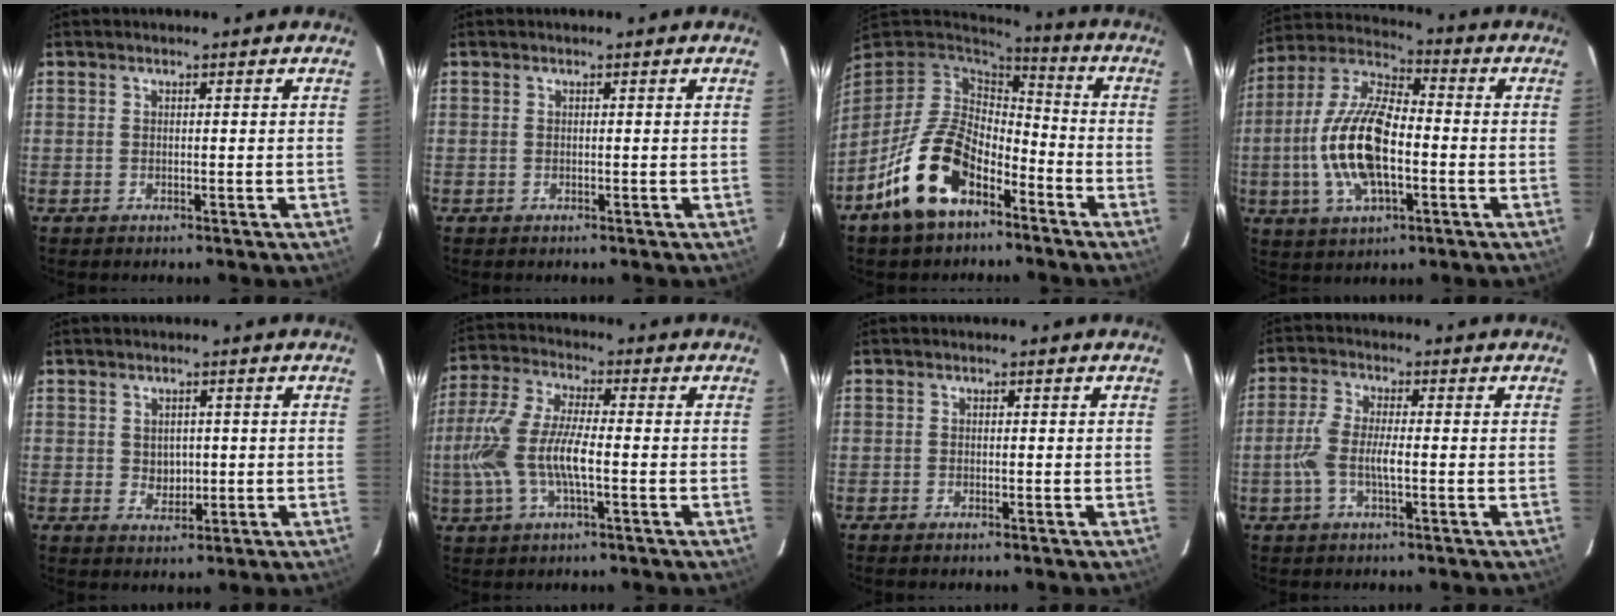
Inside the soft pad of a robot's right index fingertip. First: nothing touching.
{"total": 0.0}
{"total": 16.7, "force": [-9.1, 9.5, 10.2], "torque": [-0.209, 0.000, -0.158]}
{"total": 16.5, "force": [-2.9, 7.2, 14.5], "torque": [-0.303, 0.004, -0.058]}
{"total": 3.2, "force": [0.1, 2.8, 1.5], "torque": [-0.022, 0.000, 0.008]}
{"total": 12.4, "force": [-2.3, 3.8, 11.6], "torque": [-0.251, 0.001, -0.045]}
{"total": 0.7, "force": [-0.6, 0.2, 0.3], "torque": [-0.008, -0.002, -0.014]}
{"total": 5.5, "force": [-1.4, 1.4, 5.2], "torque": [-0.116, 0.005, -0.030]}